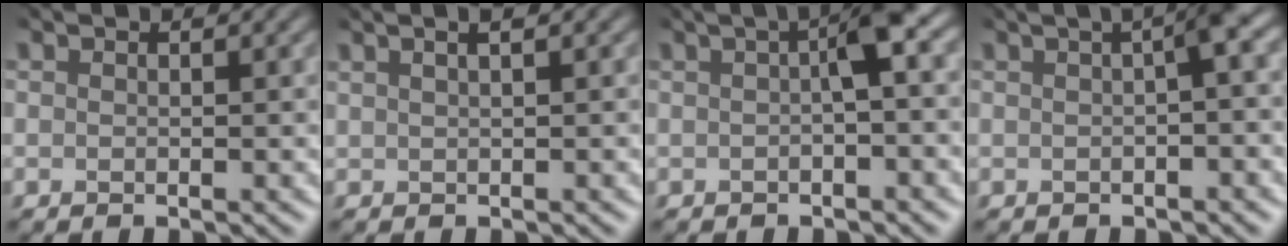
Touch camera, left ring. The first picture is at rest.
{"total": 1.9, "force": [1.3, 0.6, 1.2], "torque": [-0.012, 0.009, 0.008]}
{"total": 2.9, "force": [0.1, 0.3, 2.9], "torque": [-0.051, 0.011, 0.002]}
{"total": 3.0, "force": [0.1, 0.5, 3.0], "torque": [-0.044, 0.015, 0.004]}